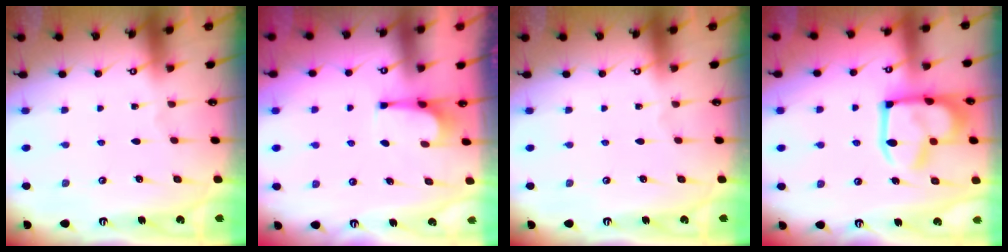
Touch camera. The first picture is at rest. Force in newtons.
{"total": 5.1, "press": 5.1, "slide": 0.5}
{"total": 0.0}
{"total": 16.4, "press": 16.4, "slide": 1.2}